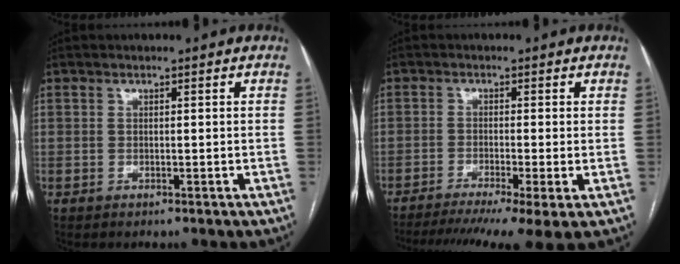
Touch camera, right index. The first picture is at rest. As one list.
[{"total": 11.5, "force": [-8.1, 0.2, 8.1], "torque": [-0.120, -0.017, -0.126]}]